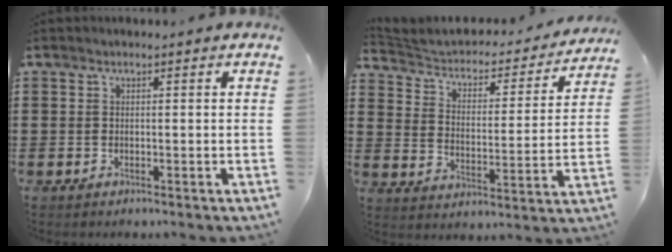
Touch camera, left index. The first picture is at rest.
{"total": 2.7, "force": [2.2, 1.1, 1.0], "torque": [-0.038, -0.024, 0.028]}